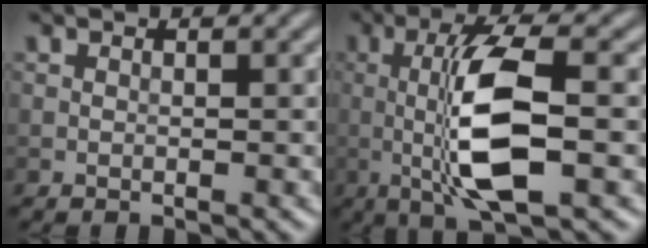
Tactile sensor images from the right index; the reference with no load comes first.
{"total": 8.1, "force": [-0.9, 2.2, 7.8], "torque": [-0.144, 0.002, -0.017]}